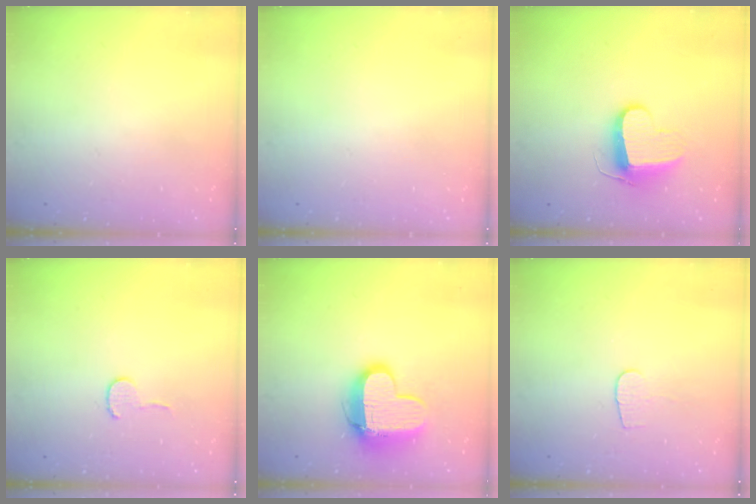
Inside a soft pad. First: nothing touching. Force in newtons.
{"total": 0.0}
{"total": 9.5, "press": 9.5, "slide": 0.4}
{"total": 4.5, "press": 4.4, "slide": 0.4}
{"total": 12.9, "press": 12.9, "slide": 1.1}
{"total": 4.7, "press": 4.6, "slide": 0.4}